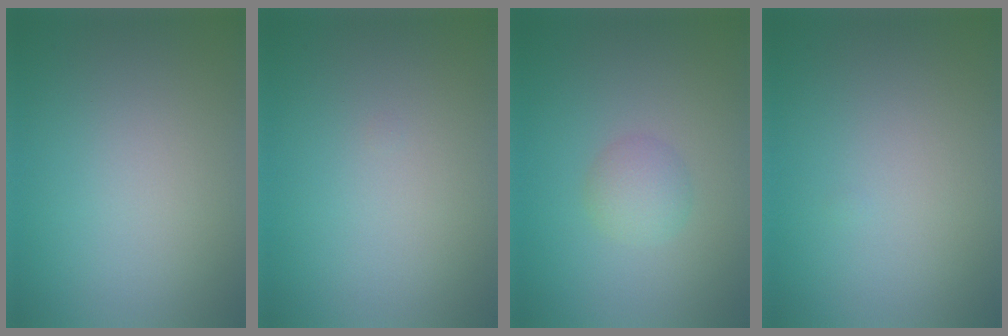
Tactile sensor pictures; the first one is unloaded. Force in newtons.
{"total": 0.0}
{"total": 1.9, "press": 1.9, "slide": 0.0}
{"total": 0.0}